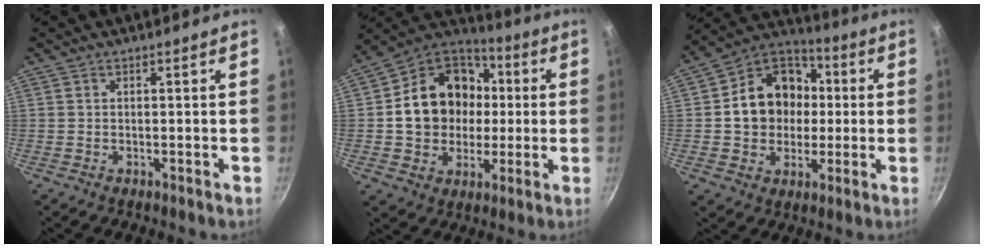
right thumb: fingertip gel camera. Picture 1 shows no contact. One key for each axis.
{"total": 19.4, "fx": 1.1, "fy": 16.2, "fz": 10.5, "tx": -0.156, "ty": 0.037, "tz": 0.017}
{"total": 16.1, "fx": 0.6, "fy": 13.6, "fz": 8.6, "tx": -0.110, "ty": 0.031, "tz": 0.002}